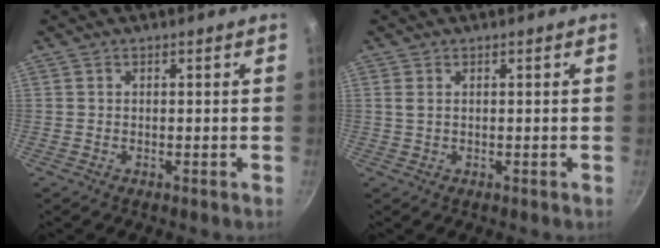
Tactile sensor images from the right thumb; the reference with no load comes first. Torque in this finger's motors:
{"motor_torque": [-0.70, 0.13, 0.46, 0.15, -0.08]}